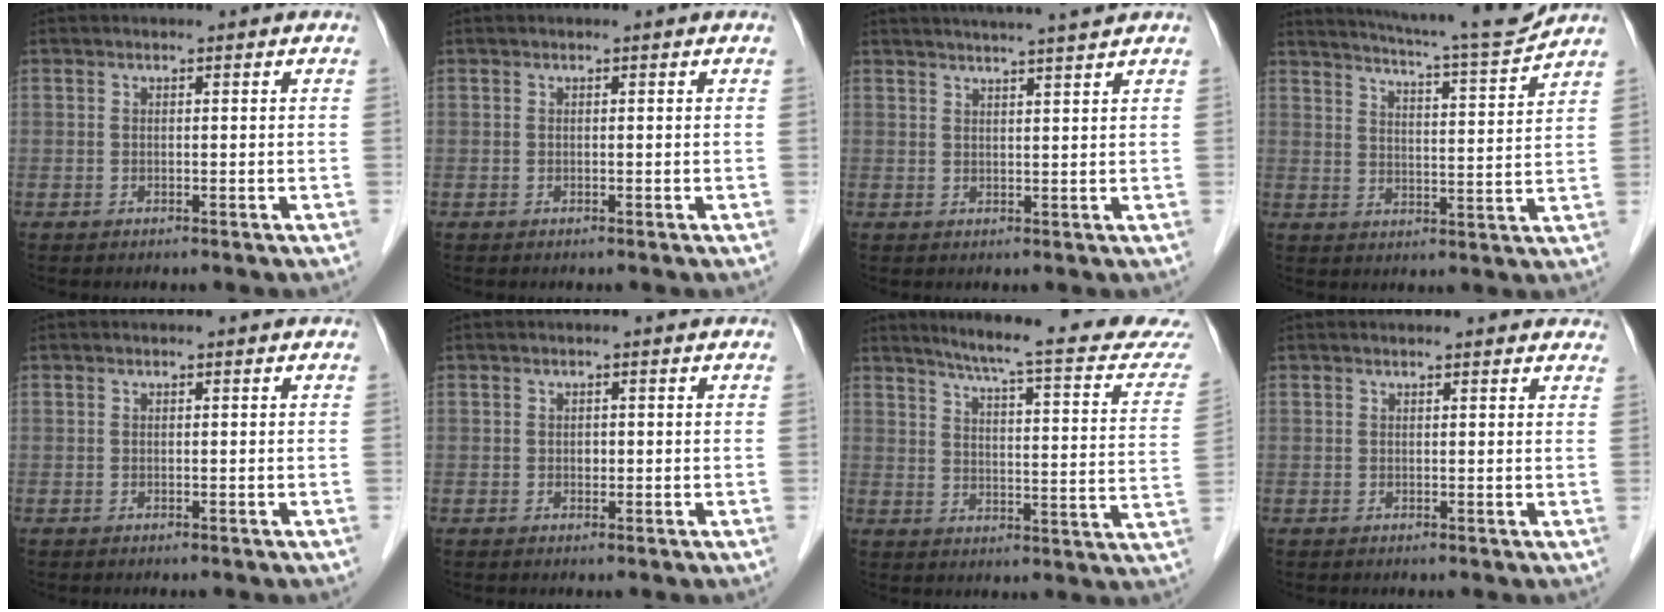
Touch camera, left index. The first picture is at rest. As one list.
[{"total": 0.0}, {"total": 7.7, "force": [6.8, -1.2, 3.3], "torque": [-0.048, 0.011, 0.089]}, {"total": 12.7, "force": [11.9, -1.4, 4.1], "torque": [-0.076, -0.025, 0.168]}, {"total": 0.0}, {"total": 0.8, "force": [0.0, 0.6, 0.5], "torque": [-0.008, 0.001, -0.001]}, {"total": 19.8, "force": [17.7, 0.6, 8.8], "torque": [-0.119, -0.052, 0.212]}, {"total": 6.2, "force": [5.7, 1.3, 2.0], "torque": [-0.017, 0.013, 0.052]}]